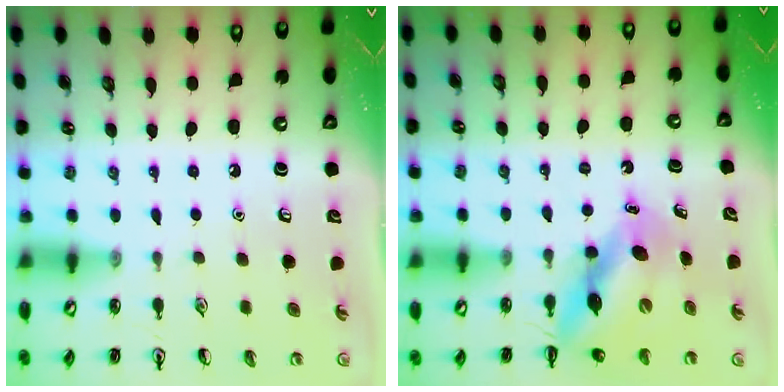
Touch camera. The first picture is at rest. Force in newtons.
{"total": 10.4, "press": 10.0, "slide": 2.7}